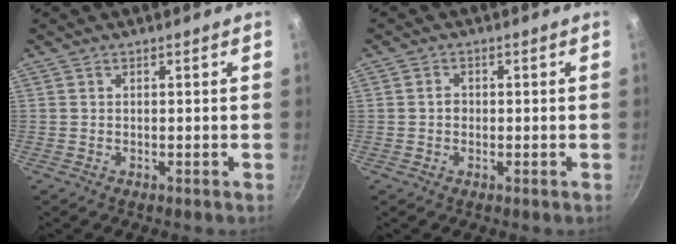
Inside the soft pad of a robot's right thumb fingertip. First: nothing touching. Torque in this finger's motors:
{"motor_torque": [-0.46, 0.01, -0.13, 0.05, -0.07]}